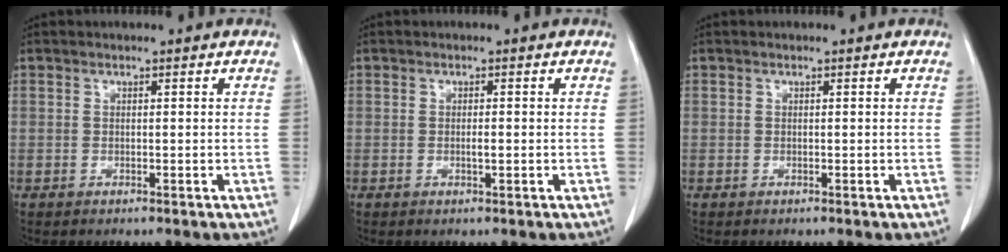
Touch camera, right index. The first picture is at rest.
{"total": 0.8, "force": [-0.1, 0.2, 0.7], "torque": [-0.014, -0.001, 0.000]}
{"total": 0.0}